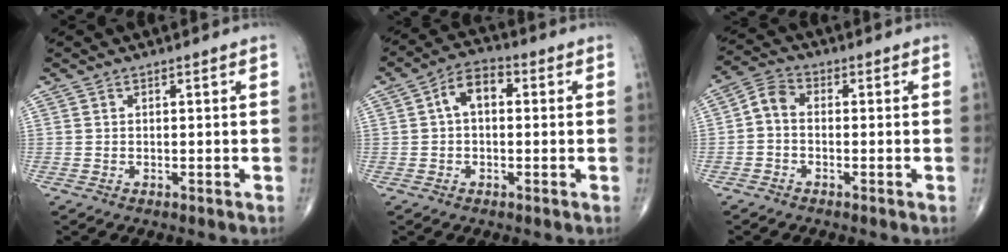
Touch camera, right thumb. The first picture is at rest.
{"total": 6.5, "force": [0.7, 4.0, 5.0], "torque": [-0.076, 0.023, 0.001]}
{"total": 4.3, "force": [-0.7, 3.0, 3.1], "torque": [-0.053, 0.018, -0.029]}